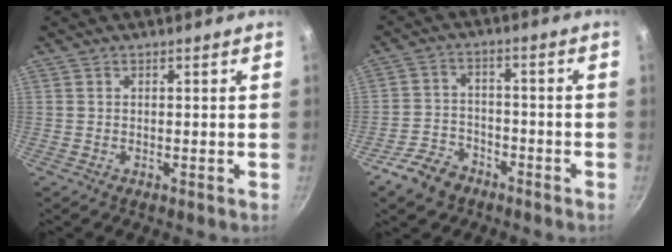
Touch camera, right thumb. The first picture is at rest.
{"total": 8.2, "force": [-5.7, 5.0, 3.1], "torque": [-0.042, 0.053, -0.102]}